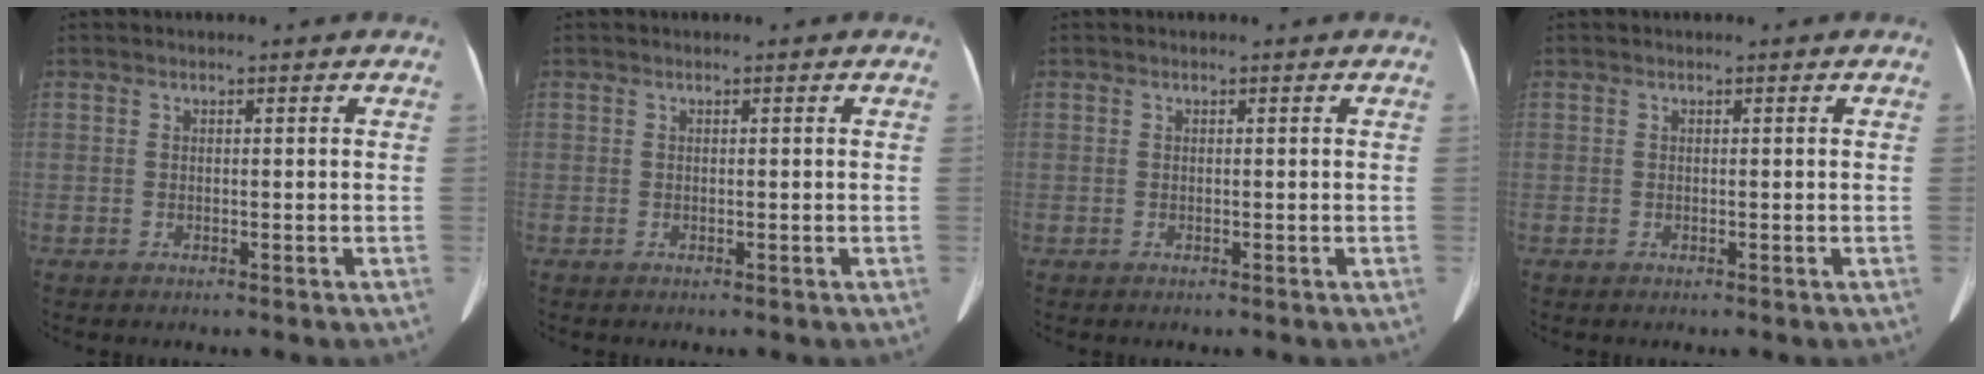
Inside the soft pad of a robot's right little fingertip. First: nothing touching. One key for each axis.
{"total": 0.0}
{"total": 0.0}
{"total": 0.0}